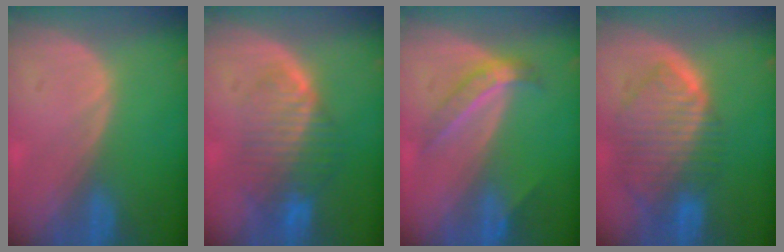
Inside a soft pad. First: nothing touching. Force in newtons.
{"total": 8.4, "press": 7.3, "slide": 4.1}
{"total": 4.5, "press": 4.3, "slide": 1.2}
{"total": 9.9, "press": 8.4, "slide": 5.2}